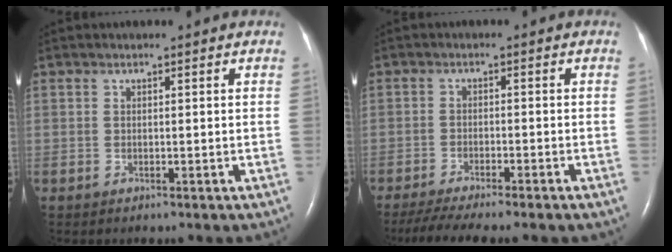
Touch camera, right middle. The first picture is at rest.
{"total": 8.4, "force": [-7.0, 0.0, 4.6], "torque": [-0.068, -0.017, -0.110]}